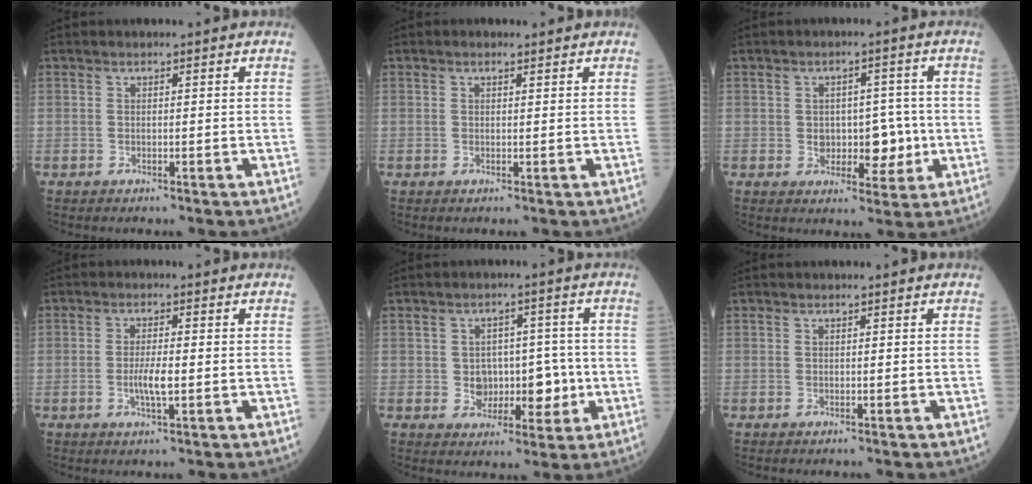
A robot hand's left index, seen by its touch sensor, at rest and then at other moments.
{"total": 0.8, "force": [0.7, 0.2, 0.5], "torque": [-0.017, 0.003, 0.009]}
{"total": 5.8, "force": [-0.3, 4.0, 4.2], "torque": [-0.052, 0.014, 0.006]}
{"total": 3.3, "force": [-0.5, 0.4, 3.2], "torque": [-0.067, -0.004, -0.010]}
{"total": 6.1, "force": [-0.5, 4.5, 4.0], "torque": [-0.054, 0.019, 0.002]}
{"total": 0.0}